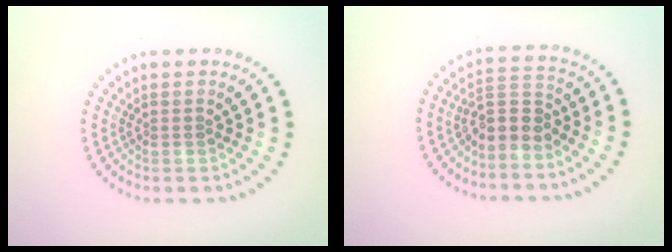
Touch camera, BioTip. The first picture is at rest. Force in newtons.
{"total": 3.1, "press": 2.7, "slide": 1.5}